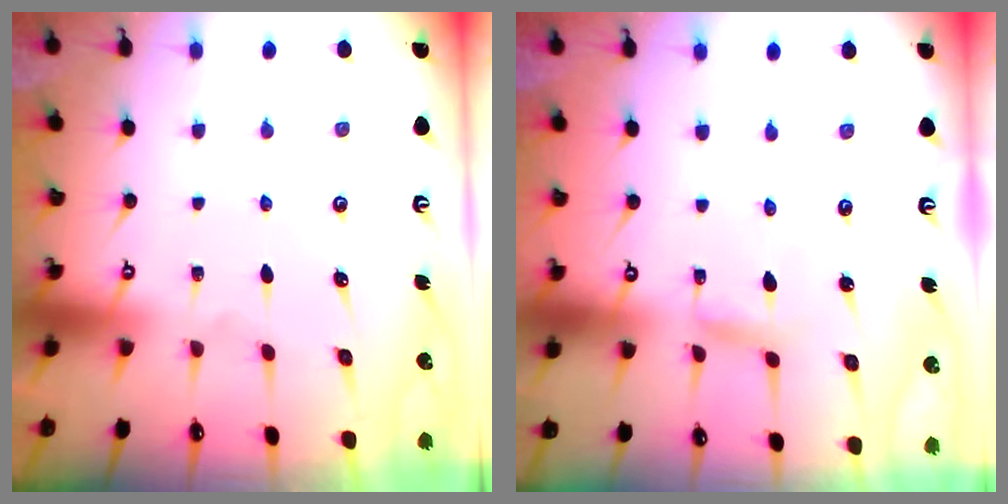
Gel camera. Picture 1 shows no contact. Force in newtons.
{"total": 2.0, "press": 2.0, "slide": 0.2}